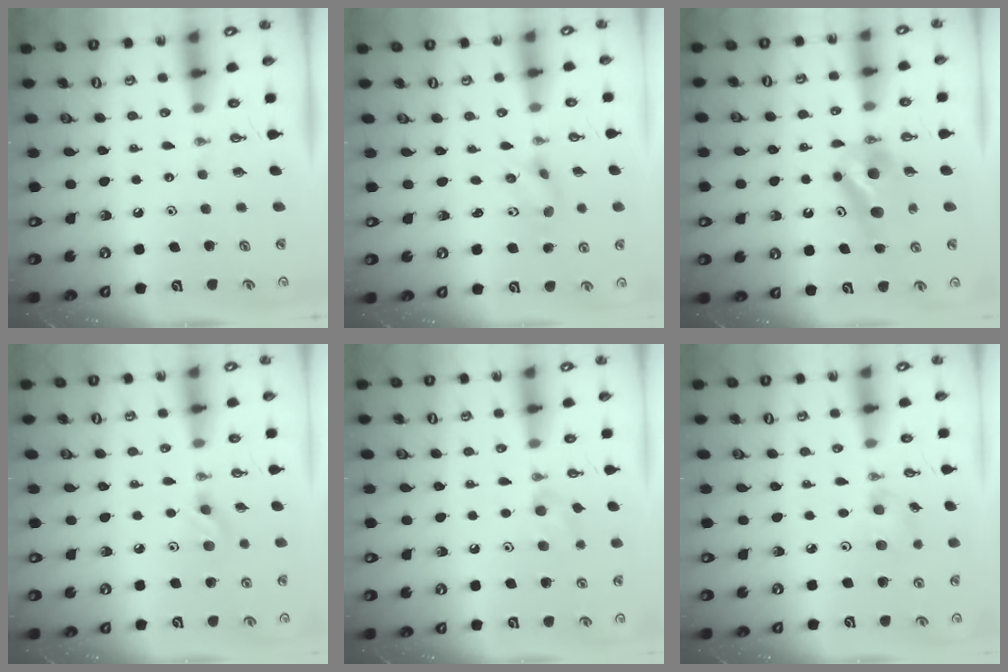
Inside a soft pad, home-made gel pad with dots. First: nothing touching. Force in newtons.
{"total": 2.5, "press": 2.3, "slide": 0.9}
{"total": 9.6, "press": 5.7, "slide": 7.7}
{"total": 6.4, "press": 6.0, "slide": 2.2}
{"total": 8.4, "press": 7.7, "slide": 3.3}
{"total": 5.9, "press": 4.2, "slide": 4.1}